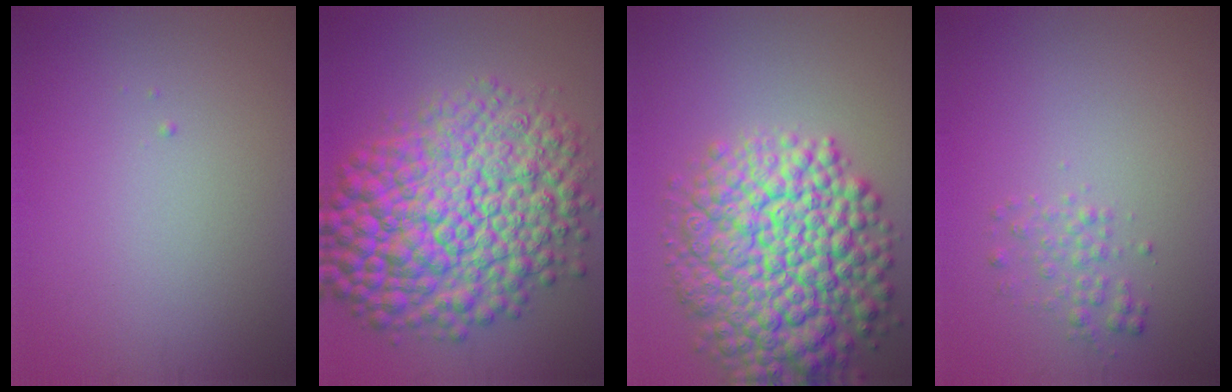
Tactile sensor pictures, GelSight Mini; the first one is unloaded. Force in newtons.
{"total": 13.6, "press": 13.6, "slide": 0.1}
{"total": 11.7, "press": 11.7, "slide": 0.4}
{"total": 1.5, "press": 1.5, "slide": 0.1}